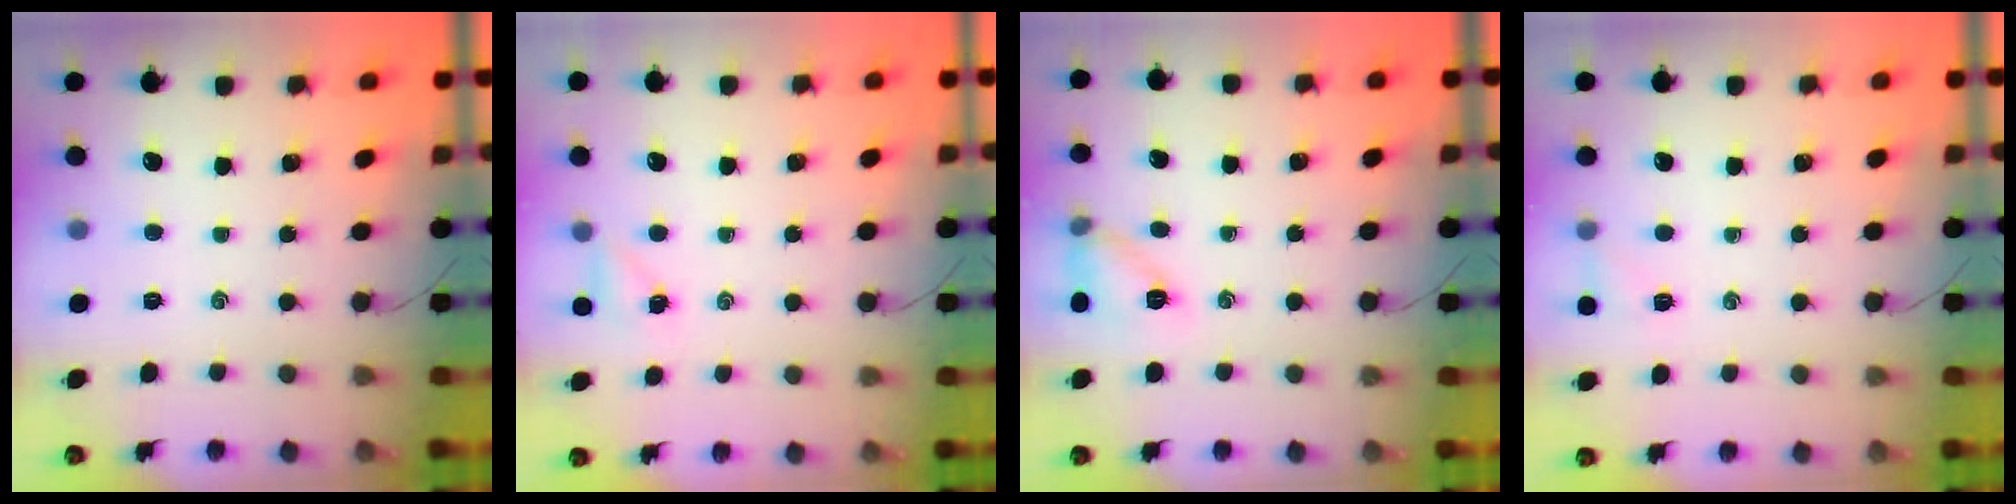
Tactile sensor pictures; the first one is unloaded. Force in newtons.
{"total": 4.2, "press": 4.1, "slide": 0.9}
{"total": 8.5, "press": 8.4, "slide": 1.4}
{"total": 5.5, "press": 5.3, "slide": 1.5}